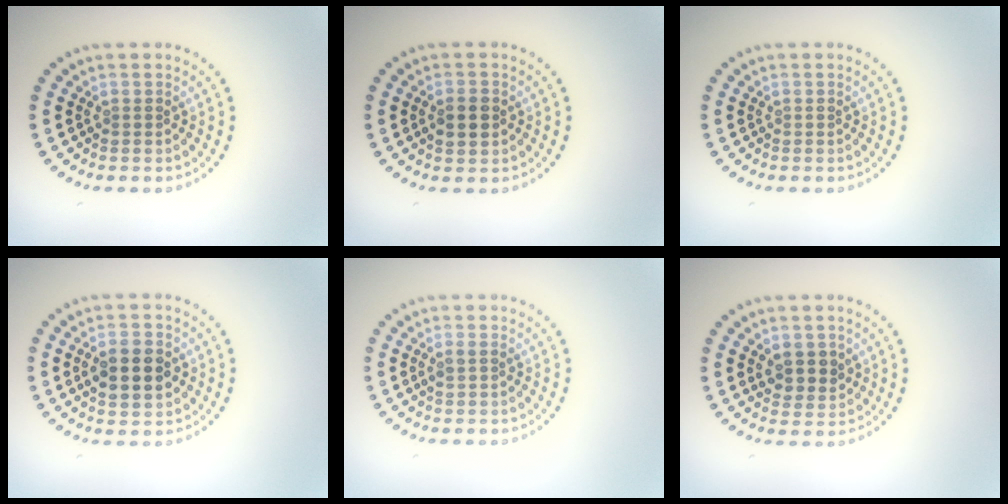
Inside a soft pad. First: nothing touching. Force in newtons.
{"total": 2.5, "press": 2.5, "slide": 0.2}
{"total": 0.0}
{"total": 4.5, "press": 4.5, "slide": 0.2}
{"total": 1.1, "press": 1.0, "slide": 0.4}
{"total": 2.6, "press": 2.4, "slide": 1.0}